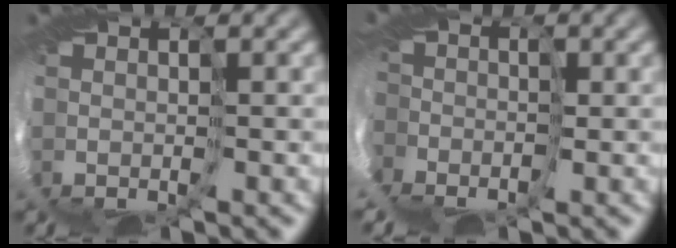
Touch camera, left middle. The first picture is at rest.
{"total": 9.5, "force": [-5.5, 6.8, 3.7], "torque": [-0.093, -0.019, -0.083]}